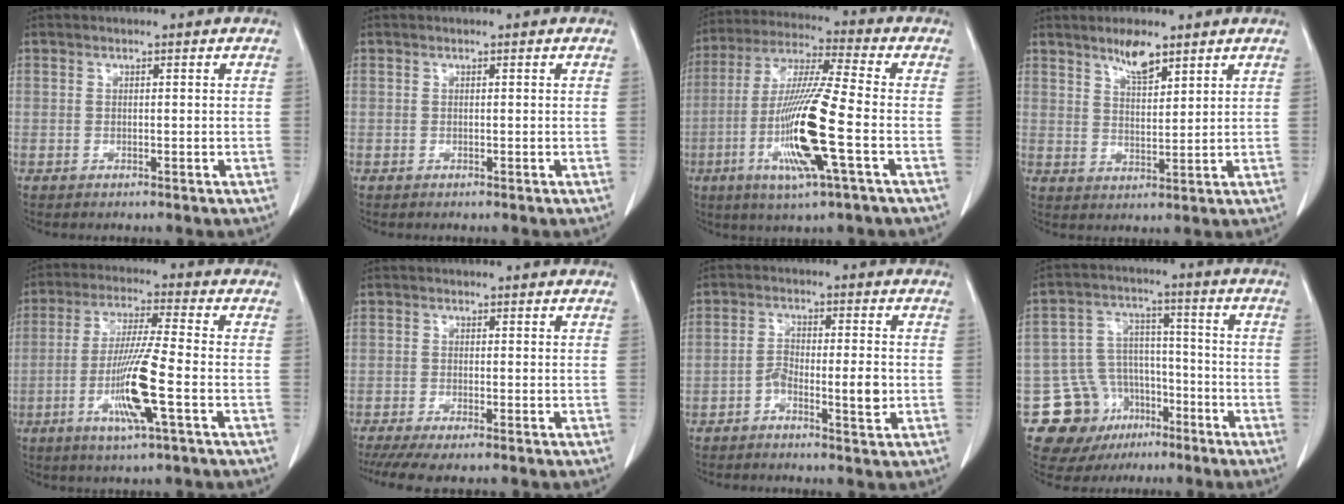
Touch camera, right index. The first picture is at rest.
{"total": 0.0}
{"total": 15.4, "force": [-4.4, 0.1, 14.8], "torque": [-0.303, -0.017, -0.088]}
{"total": 4.8, "force": [3.6, 1.1, 3.0], "torque": [-0.057, -0.002, 0.067]}
{"total": 10.8, "force": [-3.4, -0.4, 10.2], "torque": [-0.203, -0.015, -0.068]}
{"total": 6.8, "force": [-5.4, 0.7, 3.9], "torque": [-0.054, -0.013, -0.087]}
{"total": 5.1, "force": [-1.7, 1.5, 4.5], "torque": [-0.075, 0.008, -0.028]}
{"total": 13.0, "force": [-7.3, 10.2, 3.5], "torque": [-0.058, 0.054, -0.107]}